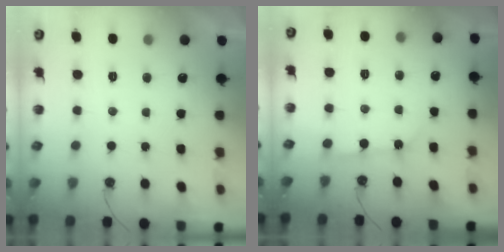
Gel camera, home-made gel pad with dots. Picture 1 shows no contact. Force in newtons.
{"total": 3.0, "press": 2.9, "slide": 0.3}